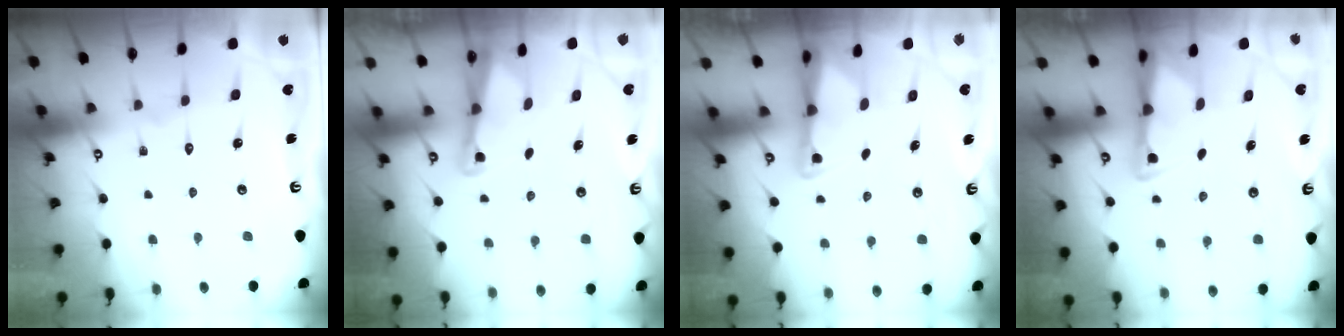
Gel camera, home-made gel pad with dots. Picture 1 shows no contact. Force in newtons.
{"total": 2.3, "press": 2.2, "slide": 0.3}
{"total": 2.4, "press": 2.3, "slide": 0.5}
{"total": 2.9, "press": 2.8, "slide": 0.7}